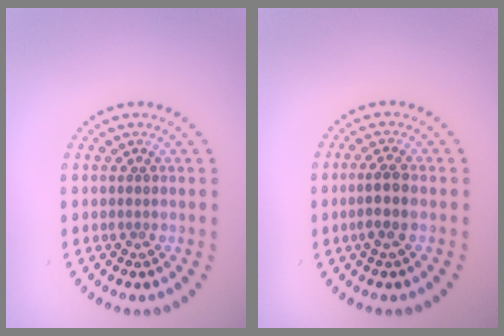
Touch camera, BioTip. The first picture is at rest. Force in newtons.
{"total": 2.1, "press": 2.0, "slide": 0.7}